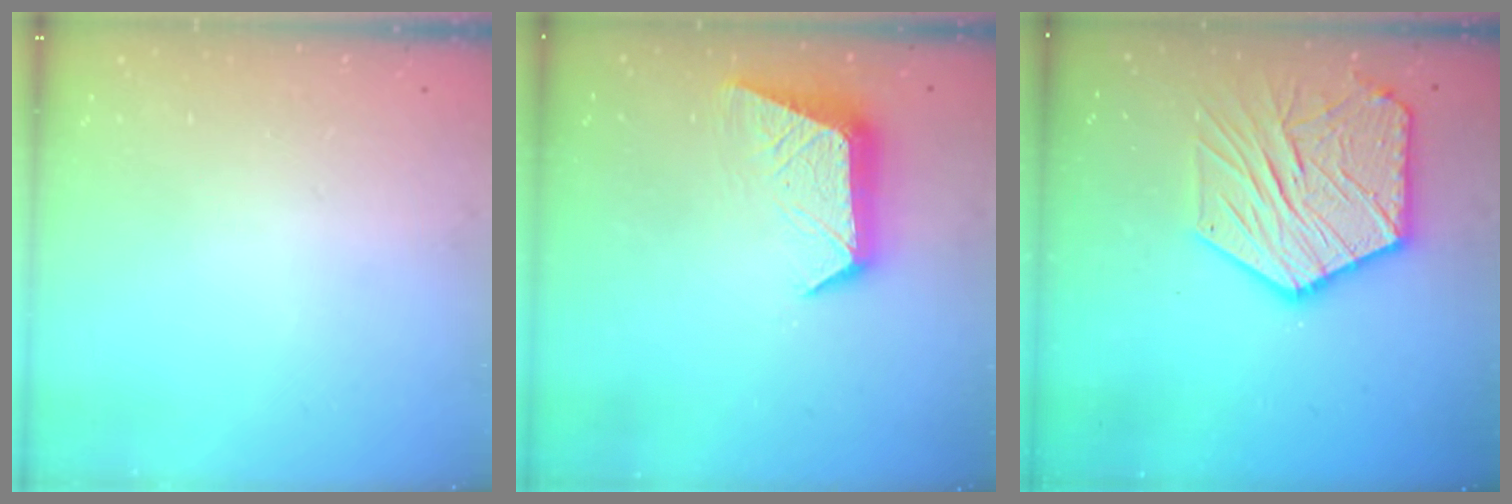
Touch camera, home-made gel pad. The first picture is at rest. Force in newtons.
{"total": 10.7, "press": 10.6, "slide": 1.1}
{"total": 18.9, "press": 18.8, "slide": 1.8}